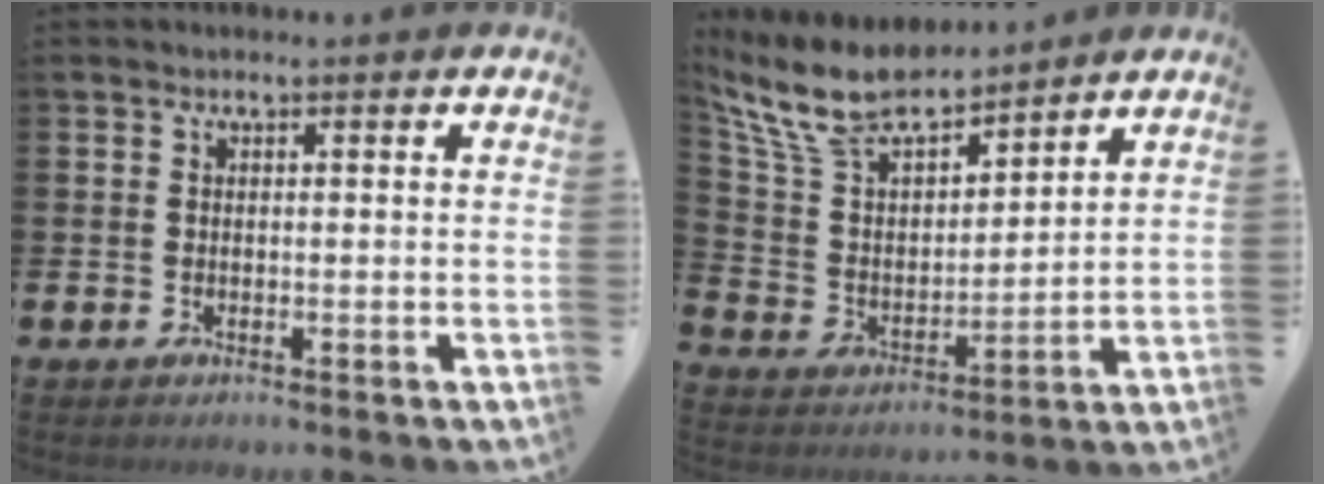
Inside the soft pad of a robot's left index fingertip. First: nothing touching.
{"total": 10.2, "force": [9.1, 2.9, 3.5], "torque": [-0.120, -0.053, 0.165]}